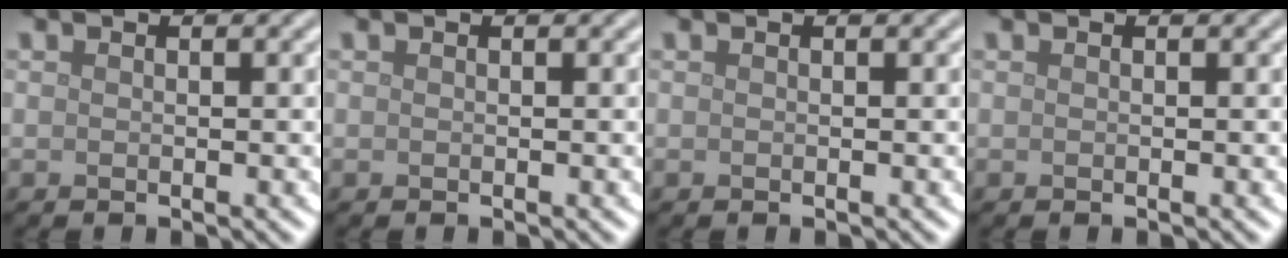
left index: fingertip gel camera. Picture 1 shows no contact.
{"total": 0.0}
{"total": 0.0}
{"total": 0.0}